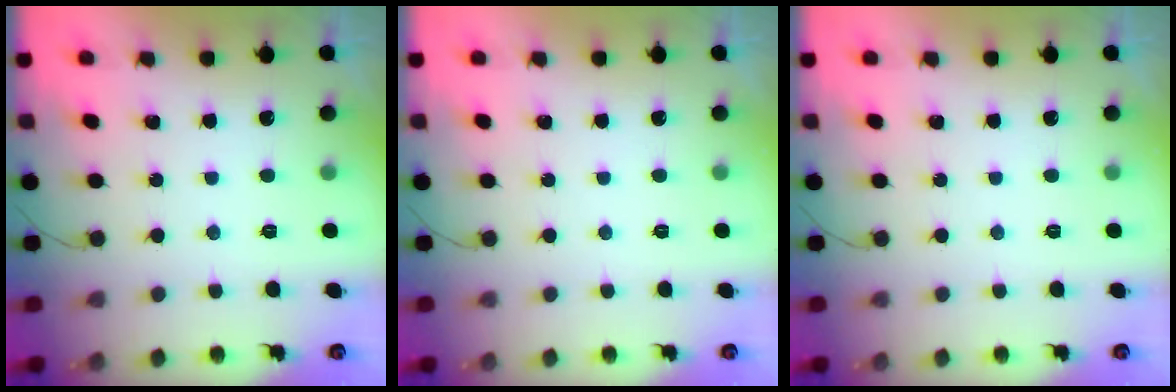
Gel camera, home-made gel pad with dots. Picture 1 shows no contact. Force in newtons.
{"total": 0.0}
{"total": 0.0}